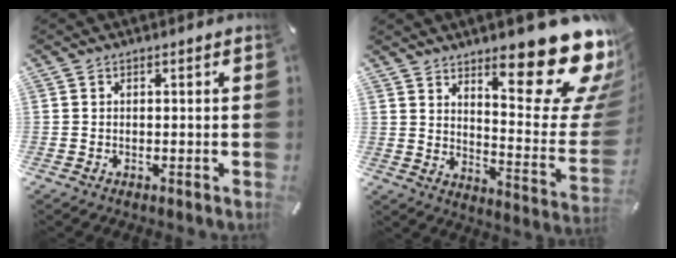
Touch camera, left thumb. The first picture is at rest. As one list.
[{"total": 24.0, "force": [16.0, 8.4, 15.8], "torque": [-0.192, -0.126, 0.260]}]